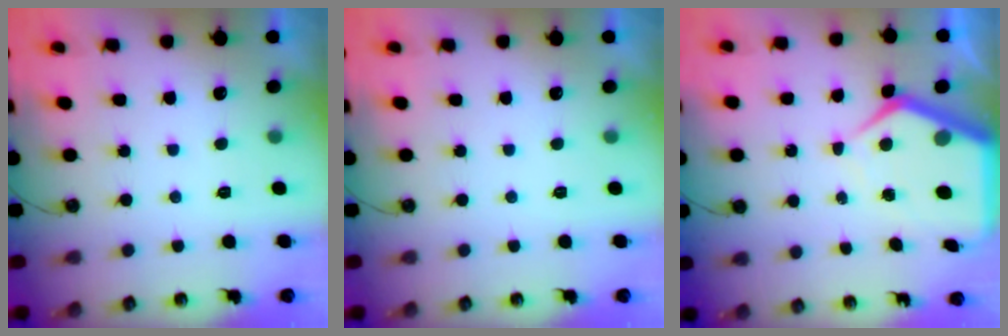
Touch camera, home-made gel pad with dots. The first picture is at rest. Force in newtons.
{"total": 0.0}
{"total": 9.0, "press": 8.9, "slide": 0.8}